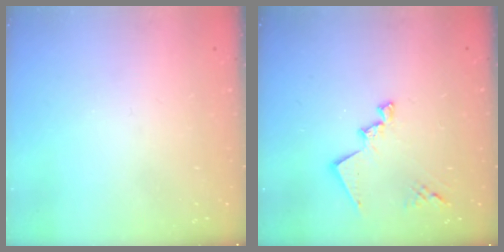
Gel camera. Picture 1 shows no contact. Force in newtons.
{"total": 14.0, "press": 13.9, "slide": 0.9}